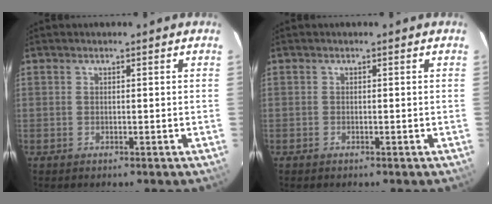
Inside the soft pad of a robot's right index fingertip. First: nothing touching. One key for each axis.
{"total": 0.0}